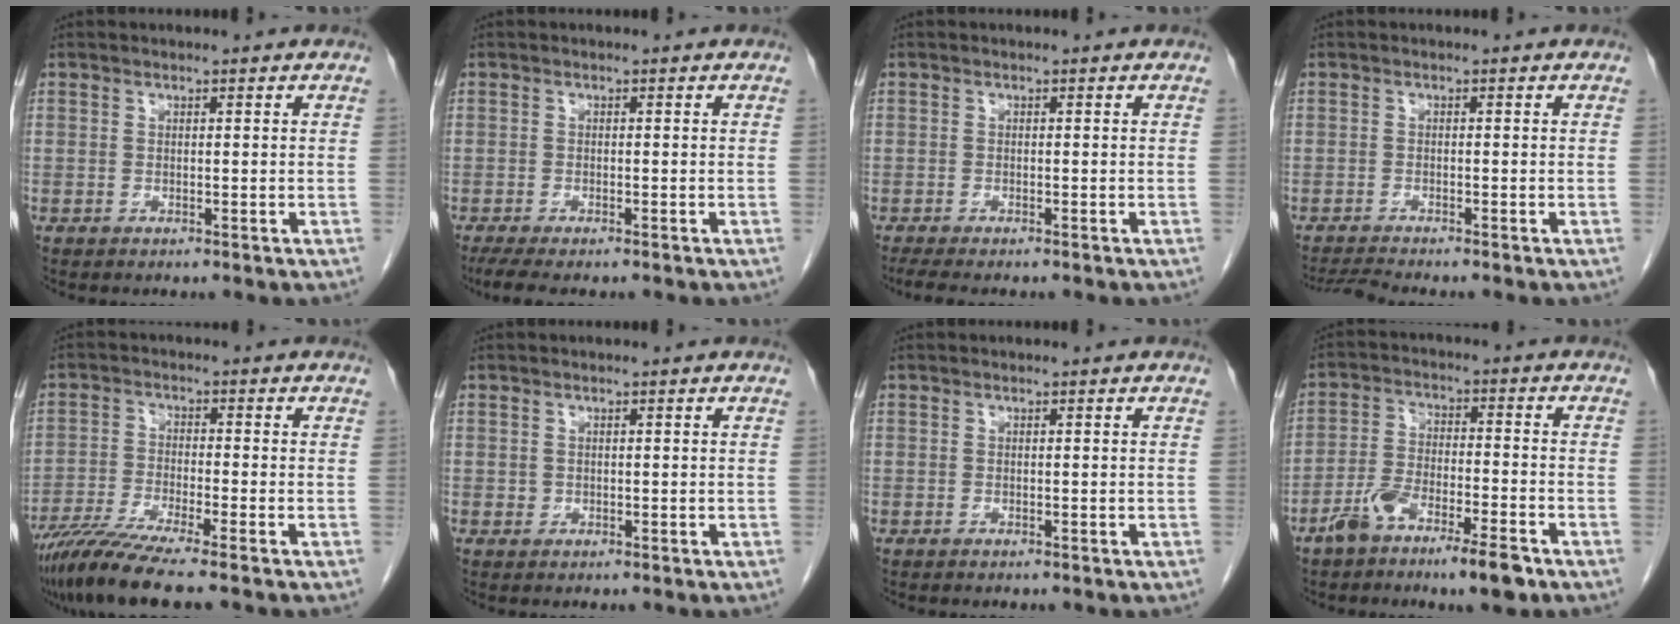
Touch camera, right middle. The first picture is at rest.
{"total": 5.6, "force": [-4.4, 1.3, 3.2], "torque": [-0.052, -0.015, -0.066]}
{"total": 4.3, "force": [-3.6, 0.8, 2.3], "torque": [-0.037, -0.013, -0.051]}
{"total": 2.8, "force": [-2.6, -0.8, 0.6], "torque": [-0.020, -0.018, -0.049]}
{"total": 8.9, "force": [-7.2, -0.7, 5.2], "torque": [-0.095, -0.031, -0.127]}
{"total": 0.5, "force": [0.0, 0.5, 0.1], "torque": [0.000, 0.003, -0.001]}
{"total": 0.0}
{"total": 8.9, "force": [-6.0, 1.9, 6.3], "torque": [-0.121, 0.004, -0.102]}